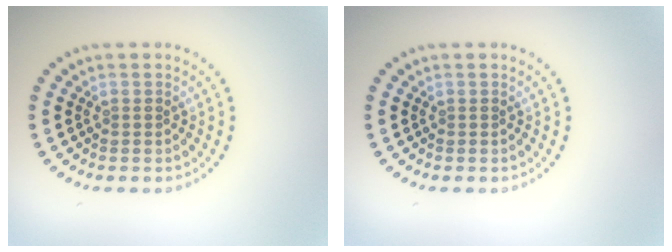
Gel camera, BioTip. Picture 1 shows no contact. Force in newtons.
{"total": 0.0}